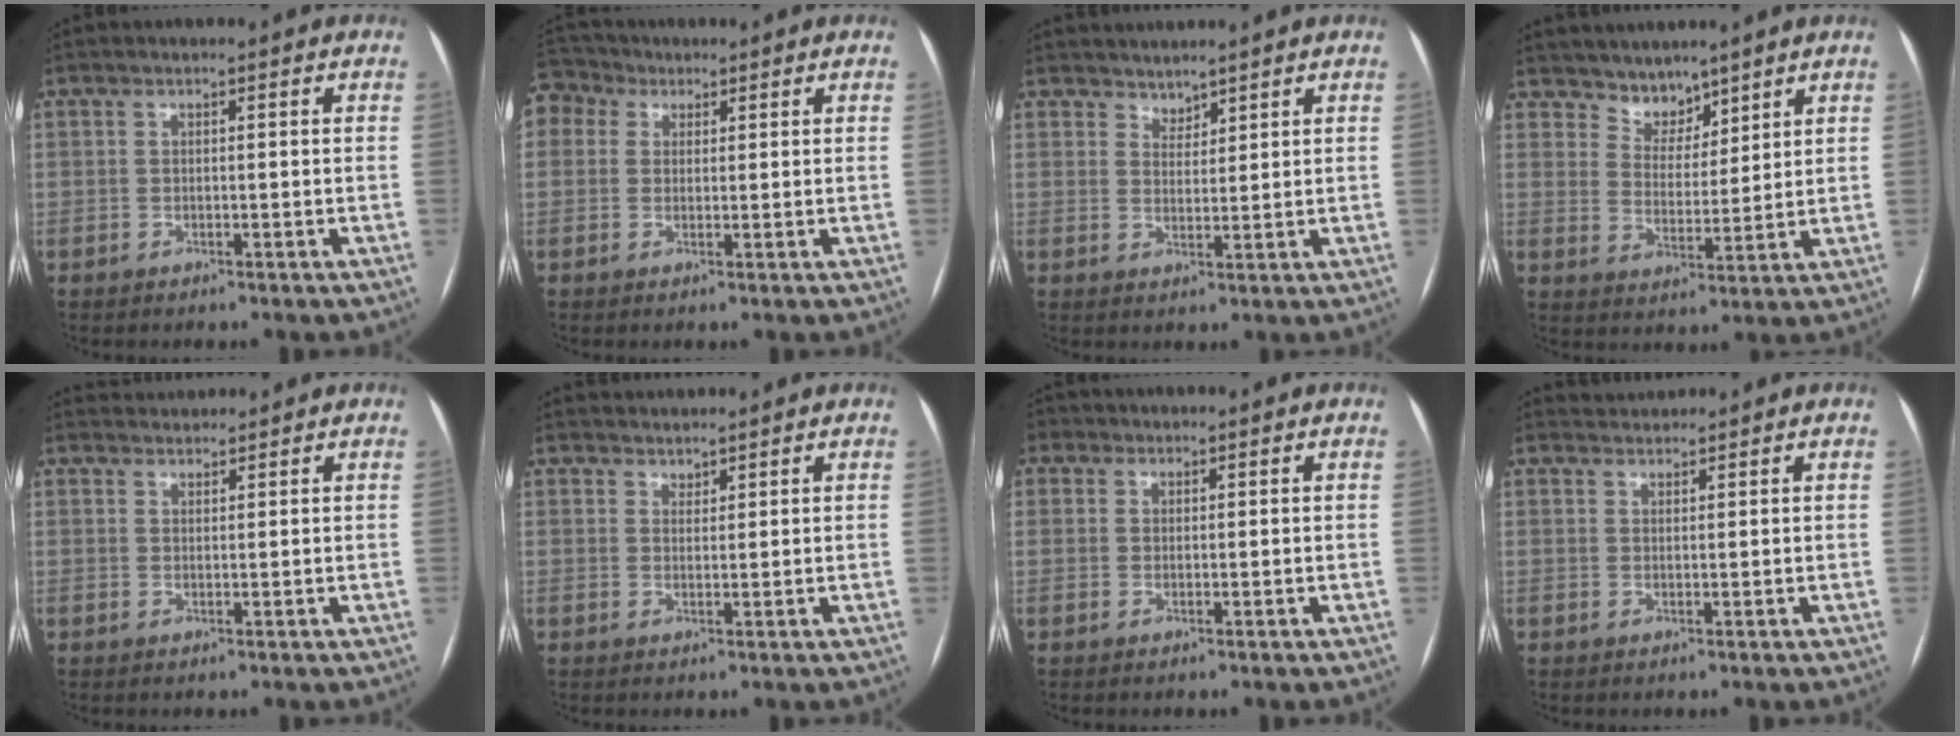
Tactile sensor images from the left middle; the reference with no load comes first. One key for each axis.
{"total": 5.3, "fx": 2.6, "fy": 4.5, "fz": 1.3, "tx": -0.034, "ty": 0.032, "tz": 0.052}
{"total": 3.0, "fx": 2.8, "fy": 1.1, "fz": -0.1, "tx": 0.006, "ty": 0.012, "tz": 0.050}
{"total": 5.1, "fx": 4.4, "fy": 2.5, "fz": 0.5, "tx": -0.006, "ty": 0.003, "tz": 0.084}
{"total": 2.5, "fx": 2.4, "fy": 0.3, "fz": -0.3, "tx": -0.002, "ty": 0.019, "tz": 0.047}
{"total": 2.9, "fx": 2.8, "fy": 0.9, "fz": 0.0, "tx": 0.004, "ty": 0.019, "tz": 0.046}
{"total": 2.6, "fx": 1.1, "fy": 2.3, "fz": 0.4, "tx": -0.001, "ty": 0.010, "tz": 0.016}
{"total": 1.8, "fx": 1.8, "fy": 0.0, "fz": -0.5, "tx": -0.003, "ty": 0.011, "tz": 0.036}